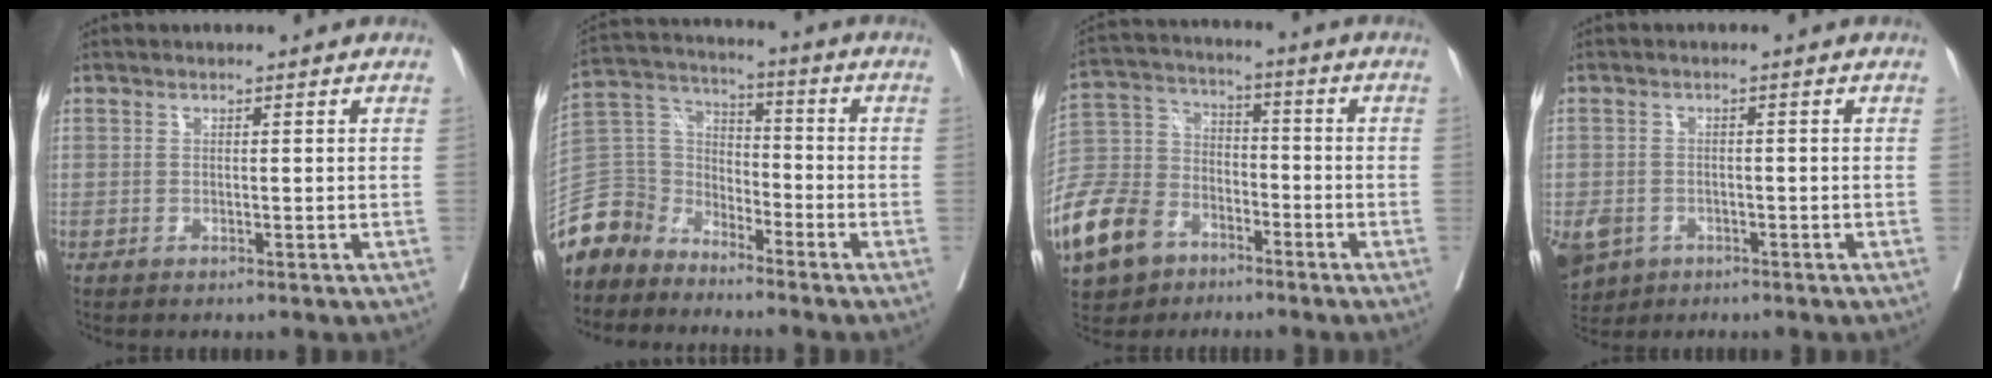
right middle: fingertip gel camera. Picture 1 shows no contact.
{"total": 11.3, "force": [-9.7, 5.6, 1.3], "torque": [-0.045, 0.034, -0.195]}
{"total": 16.7, "force": [-9.8, 10.8, 8.2], "torque": [-0.201, -0.004, -0.184]}
{"total": 10.4, "force": [-5.1, 8.1, 4.1], "torque": [-0.126, -0.007, -0.075]}